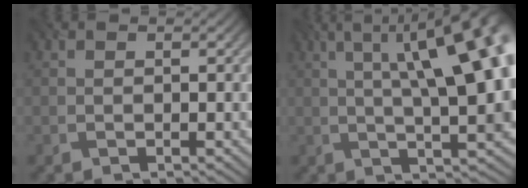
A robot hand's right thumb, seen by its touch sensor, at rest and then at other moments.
{"total": 16.4, "force": [3.6, 5.4, 15.0], "torque": [-0.182, 0.040, 0.043]}